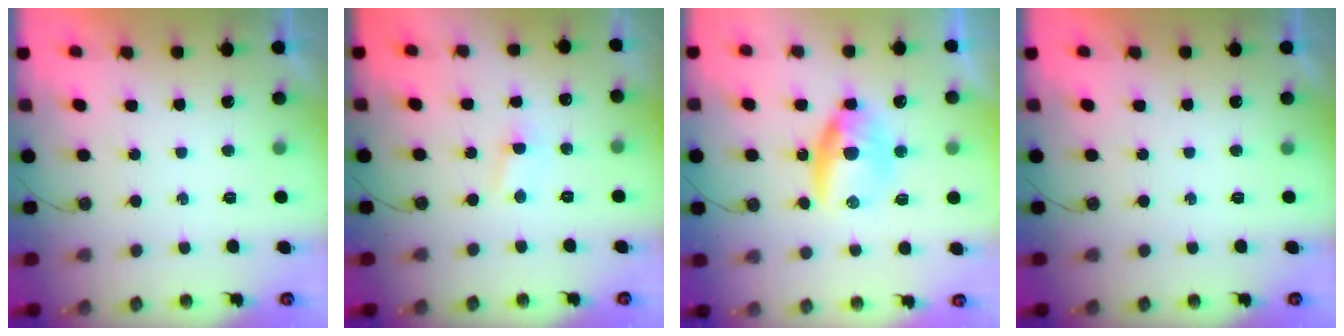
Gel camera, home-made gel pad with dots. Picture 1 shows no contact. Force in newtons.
{"total": 2.7, "press": 2.7, "slide": 0.4}
{"total": 9.4, "press": 9.3, "slide": 1.0}
{"total": 0.0}